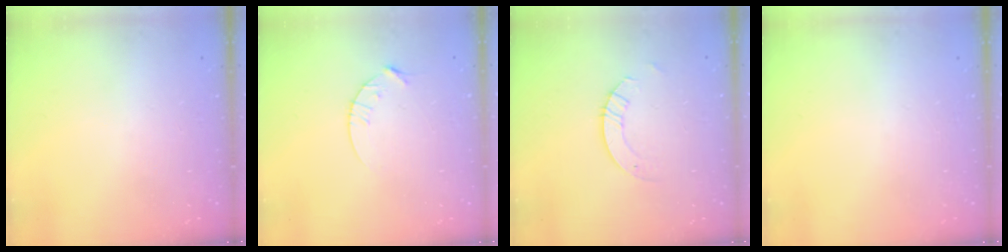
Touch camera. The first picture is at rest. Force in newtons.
{"total": 4.8, "press": 4.8, "slide": 0.6}
{"total": 2.6, "press": 2.6, "slide": 0.2}
{"total": 0.0}